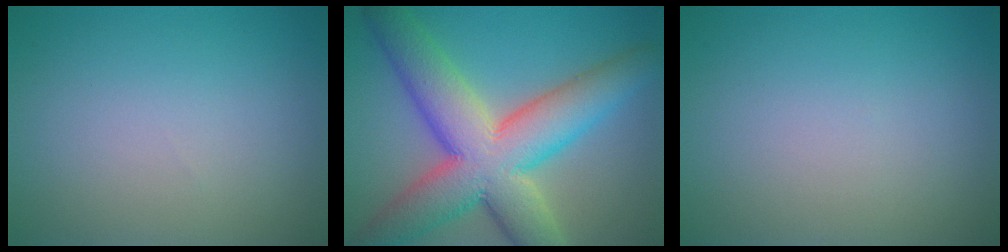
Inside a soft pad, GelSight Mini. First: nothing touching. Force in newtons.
{"total": 11.8, "press": 11.8, "slide": 0.7}
{"total": 0.0}